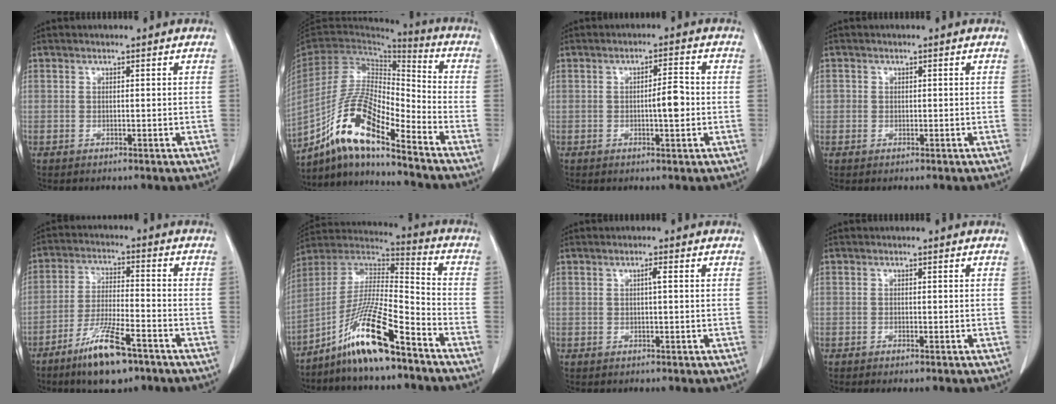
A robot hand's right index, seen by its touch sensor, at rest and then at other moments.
{"total": 14.9, "force": [-10.2, 2.7, 10.5], "torque": [-0.205, 0.004, -0.187]}
{"total": 4.0, "force": [-0.5, 0.7, 3.9], "torque": [-0.060, 0.003, -0.007]}
{"total": 1.0, "force": [0.0, 1.0, 0.1], "torque": [0.008, 0.004, -0.002]}
{"total": 10.5, "force": [-6.9, 1.7, 7.7], "torque": [-0.149, -0.020, -0.123]}
{"total": 14.3, "force": [-9.7, 0.9, 10.5], "torque": [-0.206, 0.002, -0.180]}
{"total": 0.9, "force": [0.1, 0.1, 0.9], "torque": [-0.018, 0.002, 0.001]}
{"total": 0.9, "force": [-0.8, 0.1, 0.6], "torque": [-0.012, -0.004, -0.010]}